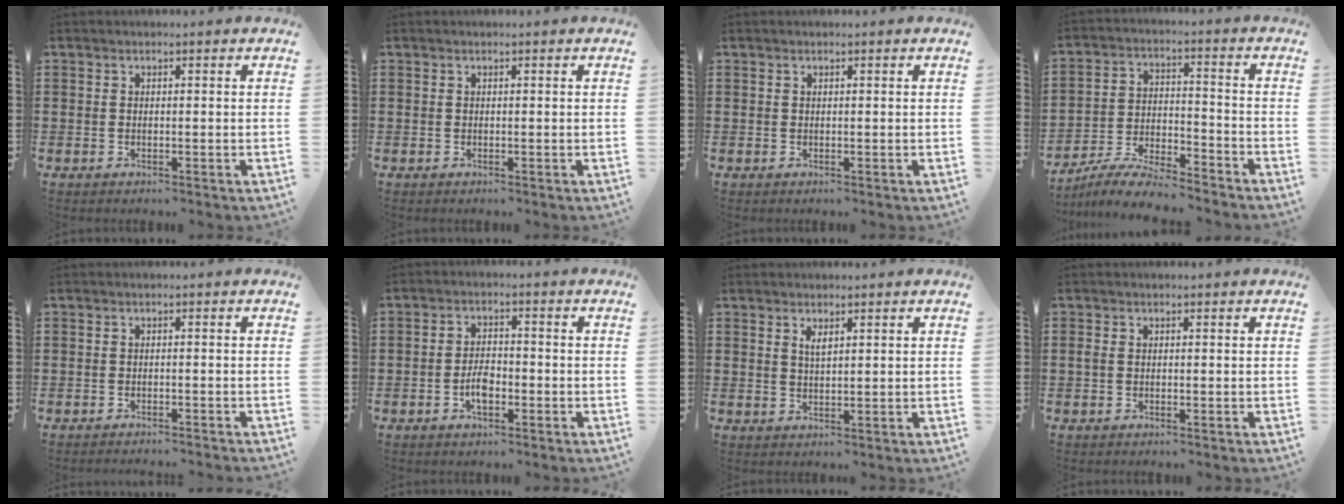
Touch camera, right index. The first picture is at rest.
{"total": 0.0}
{"total": 0.0}
{"total": 6.6, "force": [-6.3, 0.4, 1.8], "torque": [-0.047, -0.001, -0.126]}
{"total": 1.2, "force": [-1.2, -0.3, 0.1], "torque": [-0.004, -0.001, -0.024]}
{"total": 3.9, "force": [-1.5, 1.7, 3.1], "torque": [-0.071, -0.001, -0.031]}
{"total": 1.6, "force": [1.0, 0.4, 1.2], "torque": [-0.026, 0.000, 0.018]}
{"total": 0.8, "force": [-0.1, 0.6, 0.6], "torque": [-0.021, 0.001, -0.006]}